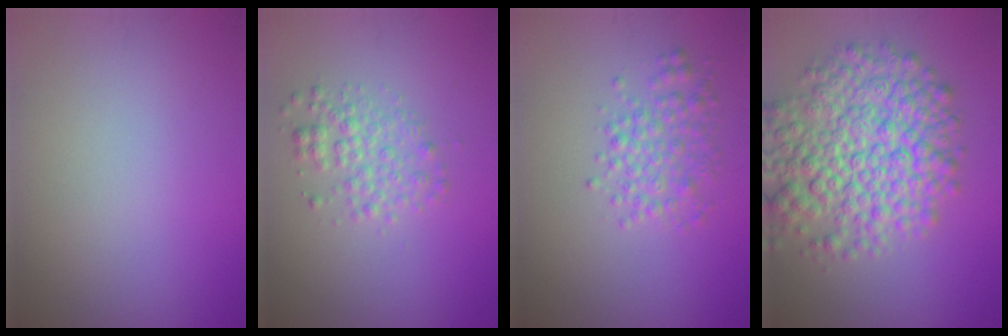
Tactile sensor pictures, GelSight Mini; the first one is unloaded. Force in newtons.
{"total": 2.5, "press": 2.5, "slide": 0.1}
{"total": 2.9, "press": 2.9, "slide": 0.0}
{"total": 9.1, "press": 9.1, "slide": 0.3}